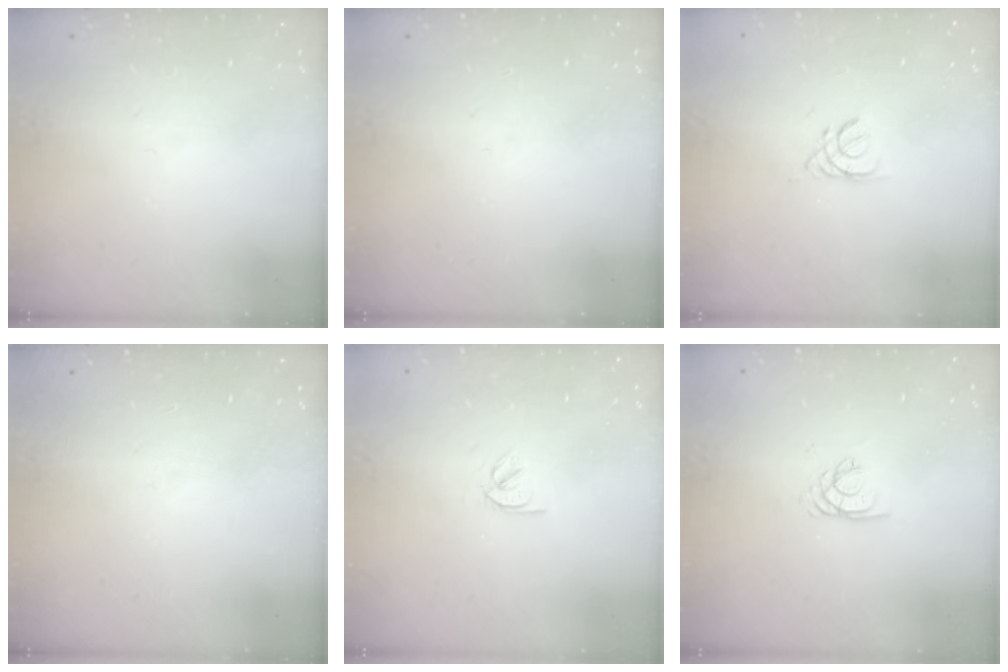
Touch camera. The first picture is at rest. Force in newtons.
{"total": 0.0}
{"total": 2.5, "press": 2.5, "slide": 0.6}
{"total": 0.0}
{"total": 2.5, "press": 2.4, "slide": 0.7}
{"total": 2.2, "press": 2.2, "slide": 0.2}